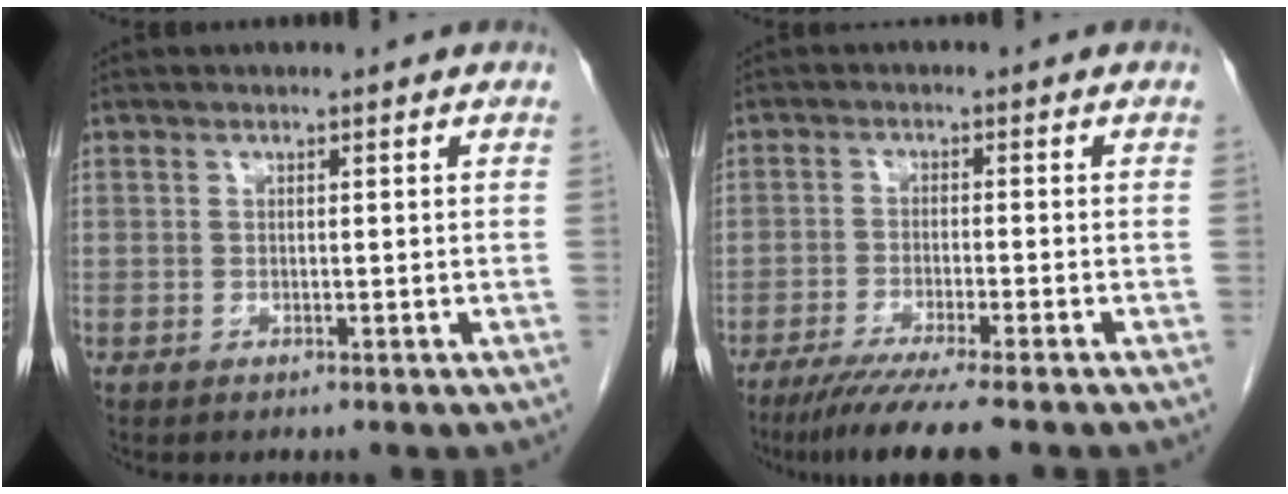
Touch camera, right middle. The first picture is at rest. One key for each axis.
{"total": 8.6, "fx": -6.8, "fy": -0.5, "fz": 5.3, "tx": -0.079, "ty": -0.023, "tz": -0.109}